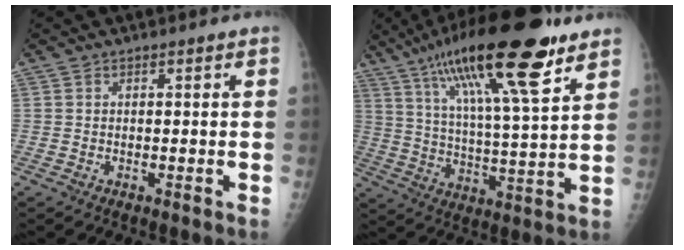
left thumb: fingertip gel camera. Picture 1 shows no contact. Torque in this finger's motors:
{"motor_torque": [0.66, 0.79, 1.52, -1.26, 0.59]}